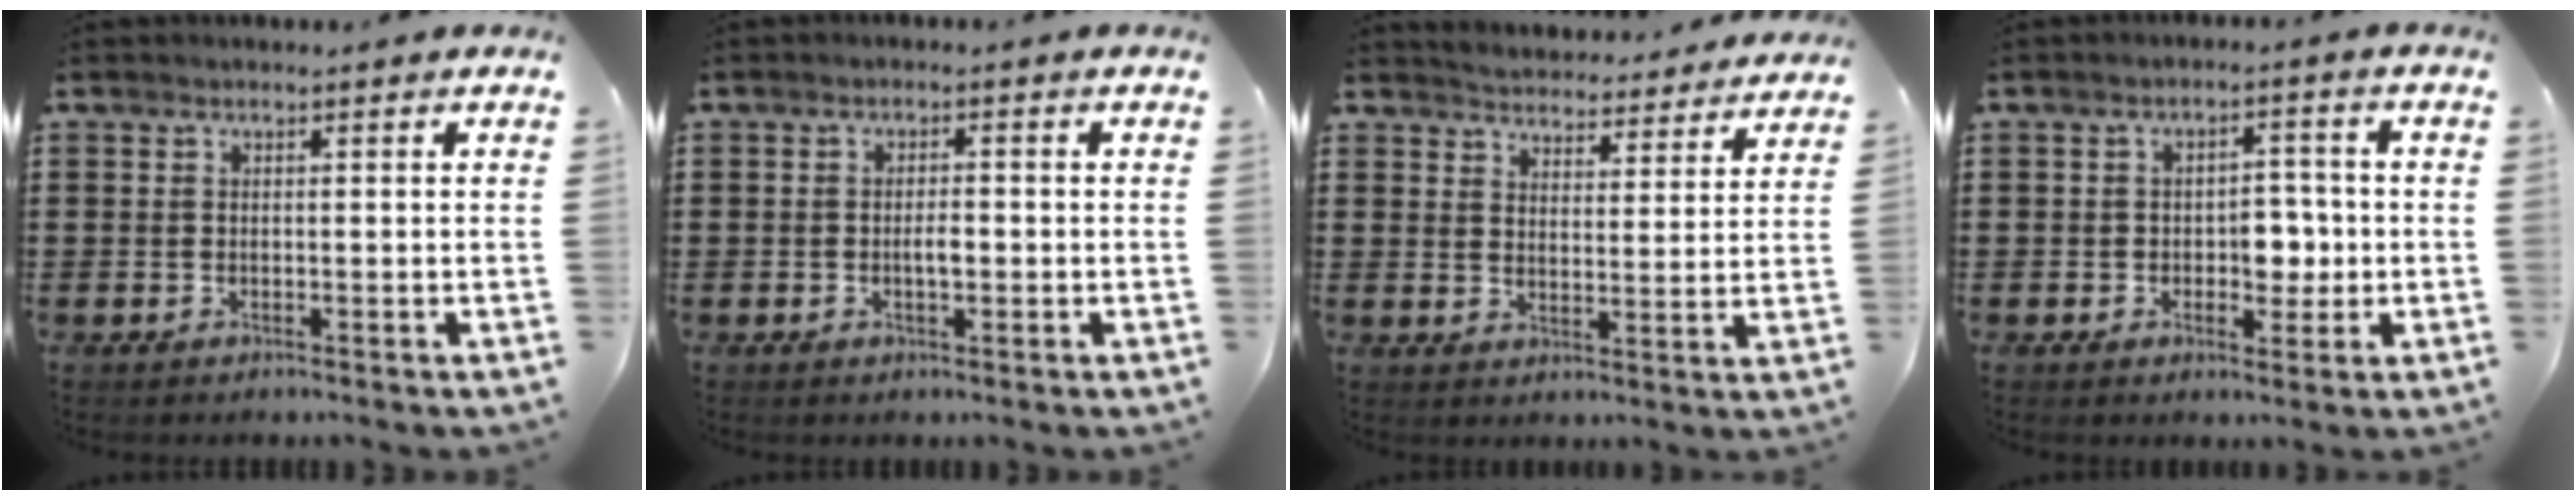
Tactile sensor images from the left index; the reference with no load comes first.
{"total": 2.3, "force": [-0.3, 0.8, 2.1], "torque": [-0.041, 0.003, -0.007]}
{"total": 3.9, "force": [3.8, -0.3, -0.6], "torque": [-0.011, -0.031, 0.063]}
{"total": 4.7, "force": [-0.7, 3.1, 3.5], "torque": [-0.062, 0.005, -0.017]}